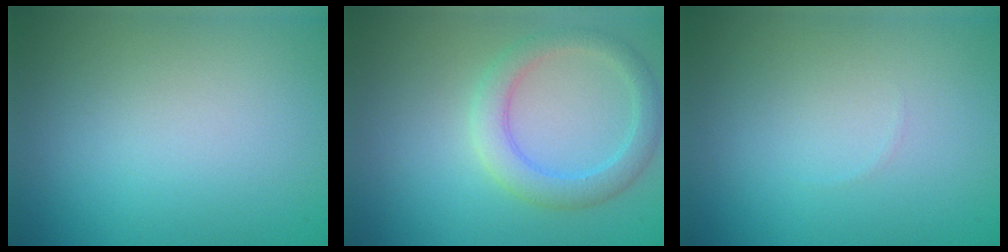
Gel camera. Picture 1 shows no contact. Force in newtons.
{"total": 3.3, "press": 3.3, "slide": 0.1}
{"total": 0.0}